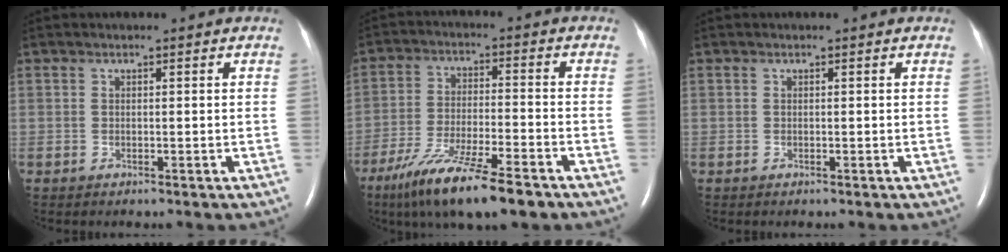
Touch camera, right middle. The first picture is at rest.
{"total": 14.3, "force": [-9.9, 1.9, 10.1], "torque": [-0.186, -0.040, -0.172]}
{"total": 0.0}